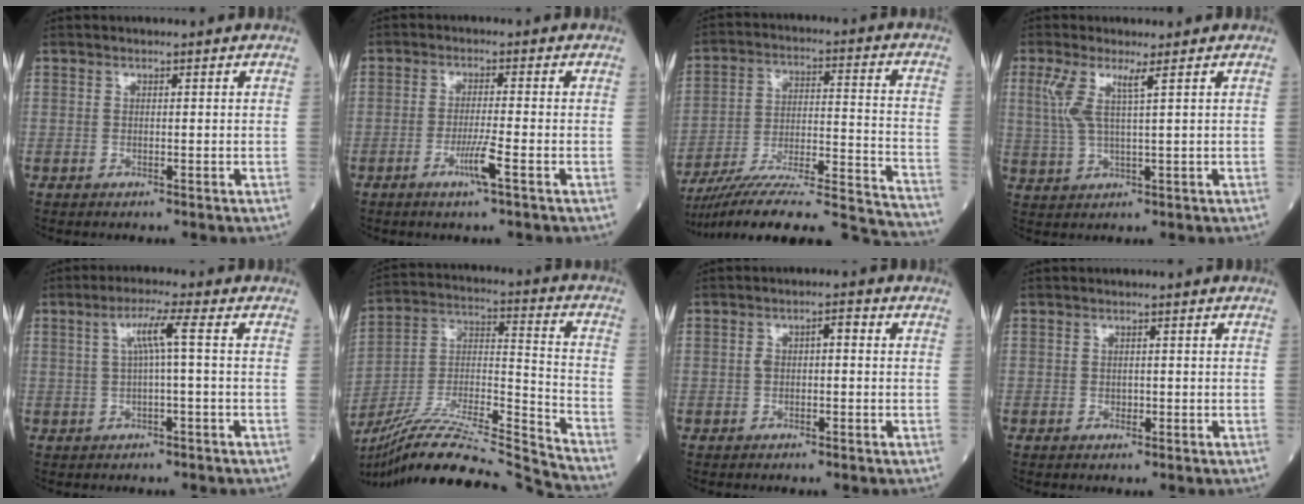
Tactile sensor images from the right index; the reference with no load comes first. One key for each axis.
{"total": 4.1, "fx": -1.9, "fy": -0.4, "fz": 3.7, "tx": -0.073, "ty": -0.009, "tz": -0.039}
{"total": 27.6, "fx": -25.3, "fy": 0.5, "fz": 11.0, "tx": -0.110, "ty": -0.013, "tz": -0.371}
{"total": 4.9, "fx": 2.1, "fy": 0.3, "fz": 4.5, "tx": -0.109, "ty": 0.009, "tz": 0.048}
{"total": 4.4, "fx": 0.6, "fy": -0.5, "fz": 4.3, "tx": -0.082, "ty": 0.014, "tz": 0.014}
{"total": 24.0, "fx": -22.1, "fy": -1.1, "fz": 9.3, "tx": -0.188, "ty": -0.012, "tz": -0.373}
{"total": 2.7, "fx": 0.0, "fy": 1.3, "fz": 2.4, "tx": -0.043, "ty": 0.020, "tz": 0.000}
{"total": 0.9, "fx": -0.2, "fy": 0.7, "fz": 0.6, "tx": -0.010, "ty": 0.000, "tz": -0.002}